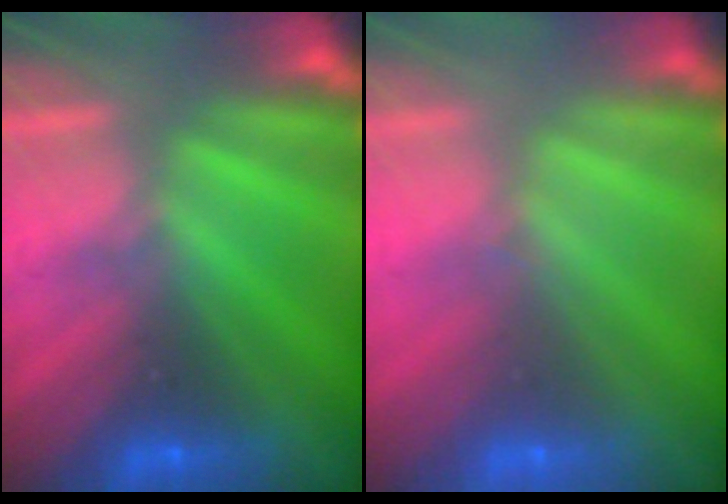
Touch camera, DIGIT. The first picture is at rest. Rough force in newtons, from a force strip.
{"total": 1.9}